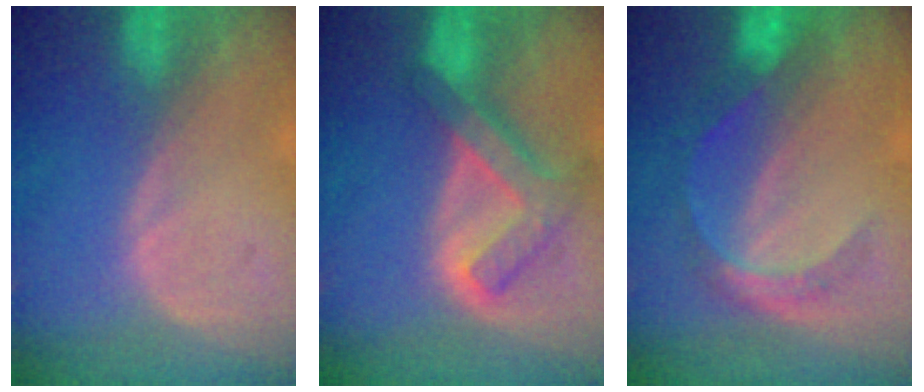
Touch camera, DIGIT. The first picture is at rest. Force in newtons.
{"total": 7.6, "press": 6.5, "slide": 4.0}
{"total": 5.3, "press": 5.0, "slide": 1.6}